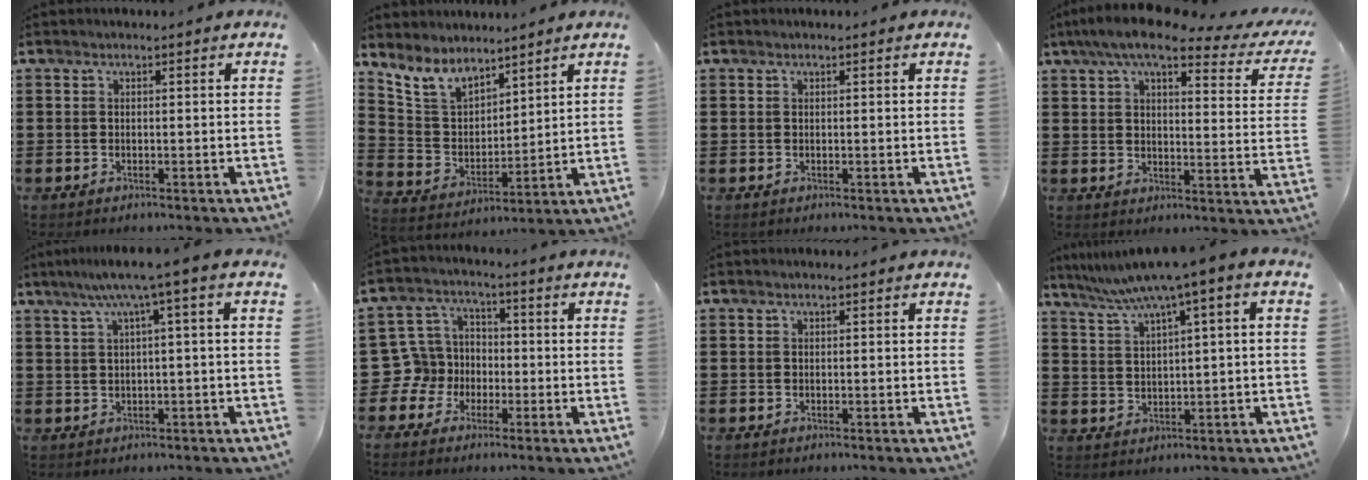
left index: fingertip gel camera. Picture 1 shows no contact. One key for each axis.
{"total": 7.6, "fx": 6.5, "fy": 3.3, "fz": 2.2, "tx": -0.076, "ty": -0.026, "tz": 0.121}
{"total": 0.0}
{"total": 8.4, "fx": 6.4, "fy": 1.3, "fz": 5.3, "tx": -0.109, "ty": -0.025, "tz": 0.106}
{"total": 4.8, "fx": 1.3, "fy": -0.3, "fz": 4.6, "tx": -0.091, "ty": -0.003, "tz": 0.016}
{"total": 7.6, "fx": -1.6, "fy": 7.1, "fz": 1.9, "tx": -0.097, "ty": -0.005, "tz": -0.034}
{"total": 0.0}
{"total": 5.1, "fx": 2.9, "fy": 0.0, "fz": 4.2, "tx": -0.088, "ty": -0.016, "tz": 0.043}